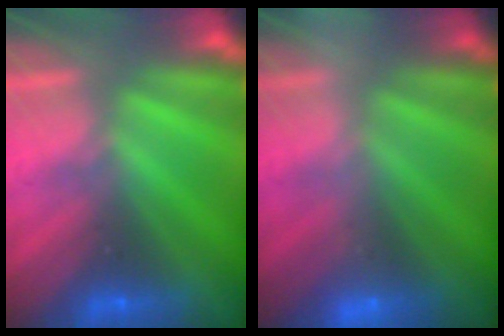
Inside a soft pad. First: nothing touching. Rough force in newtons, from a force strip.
{"total": 2.2}